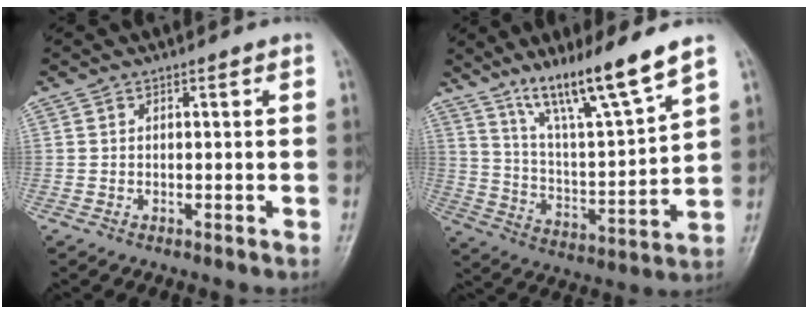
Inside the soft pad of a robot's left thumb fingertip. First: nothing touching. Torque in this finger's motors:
{"motor_torque": [0.70, 0.22, 1.24, -1.53, 0.16]}